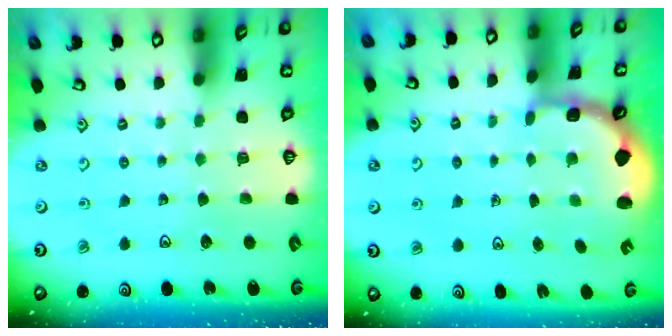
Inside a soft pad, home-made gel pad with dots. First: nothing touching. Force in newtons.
{"total": 2.2, "press": 1.9, "slide": 1.1}